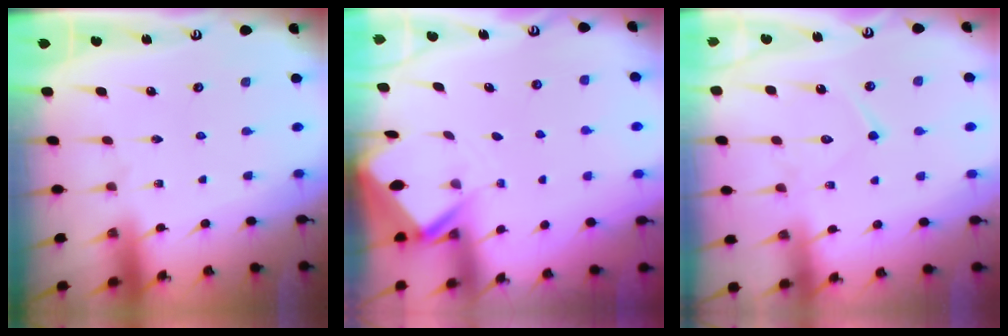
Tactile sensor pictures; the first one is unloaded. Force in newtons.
{"total": 2.9, "press": 2.9, "slide": 0.3}
{"total": 10.5, "press": 10.5, "slide": 0.8}